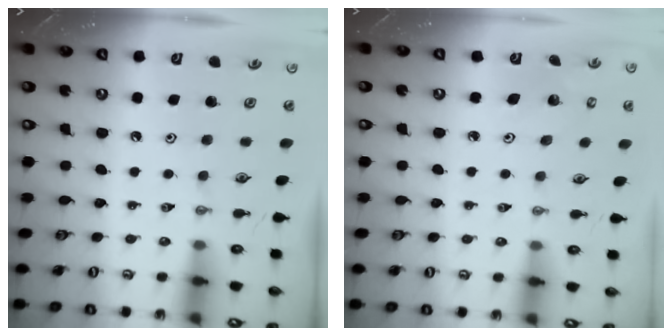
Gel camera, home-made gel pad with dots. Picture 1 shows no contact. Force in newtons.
{"total": 2.3, "press": 2.3, "slide": 0.2}